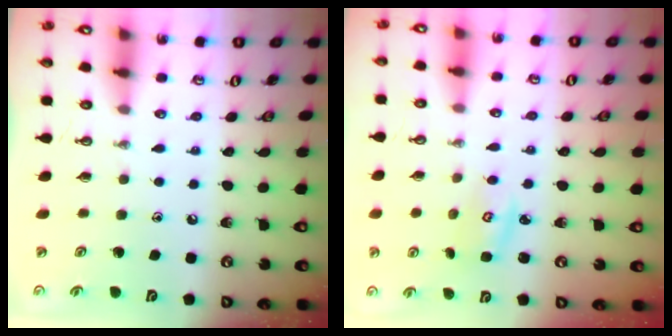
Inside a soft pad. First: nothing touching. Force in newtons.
{"total": 2.8, "press": 2.8, "slide": 0.2}